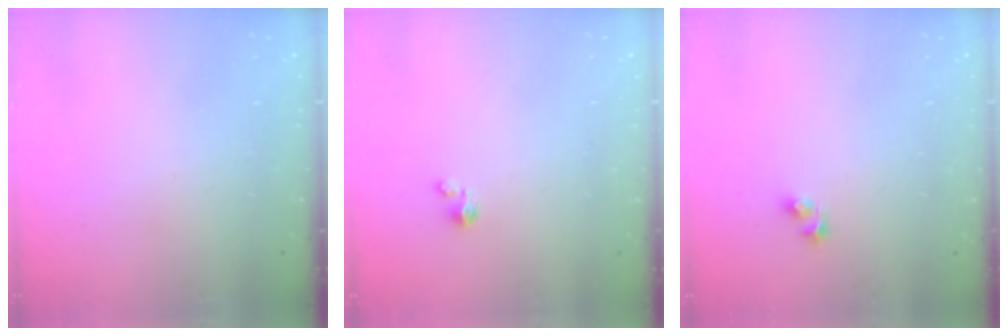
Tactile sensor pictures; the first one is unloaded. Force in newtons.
{"total": 1.5, "press": 1.5, "slide": 0.1}
{"total": 2.7, "press": 2.4, "slide": 1.1}